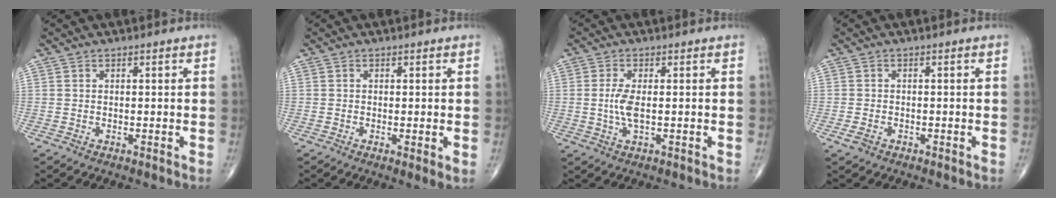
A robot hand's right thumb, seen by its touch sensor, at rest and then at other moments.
{"total": 2.3, "force": [-0.3, 0.4, 2.3], "torque": [-0.040, -0.011, -0.008]}
{"total": 4.2, "force": [0.0, 1.4, 3.9], "torque": [-0.093, -0.005, -0.002]}
{"total": 1.9, "force": [-1.0, 1.3, 1.0], "torque": [-0.020, 0.005, -0.015]}